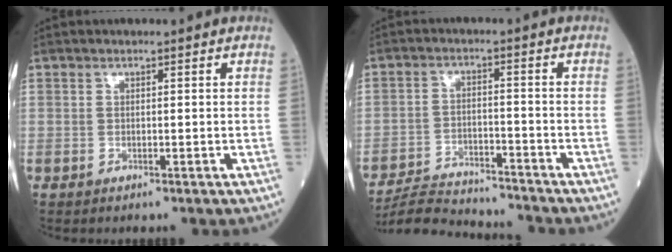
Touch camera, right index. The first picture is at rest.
{"total": 10.7, "force": [-10.5, 0.5, 1.7], "torque": [-0.029, 0.006, -0.178]}